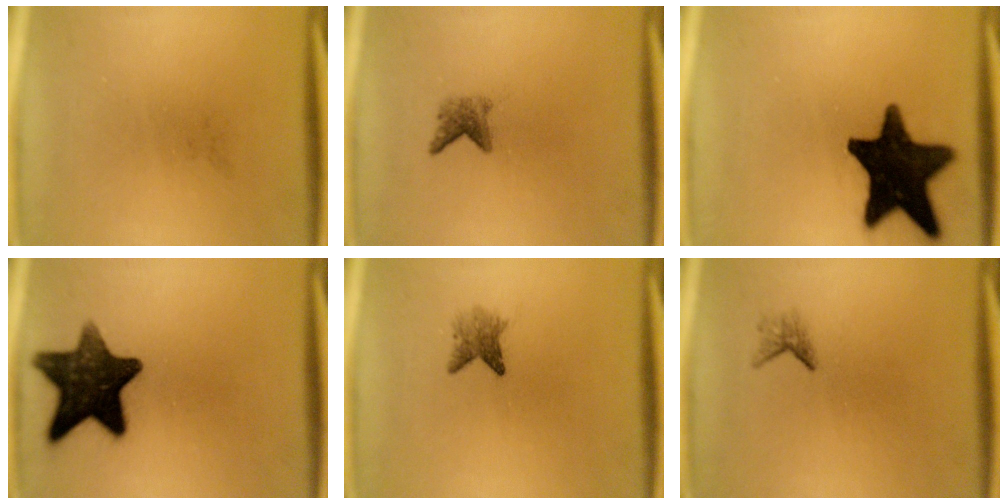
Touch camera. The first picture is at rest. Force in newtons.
{"total": 2.1}
{"total": 18.5}
{"total": 13.9}
{"total": 2.5}
{"total": 1.2}